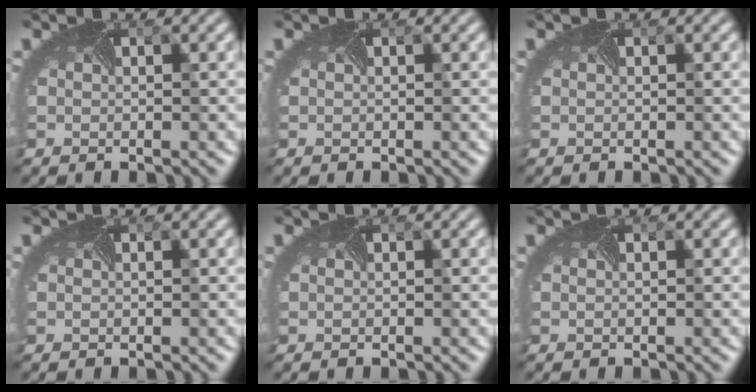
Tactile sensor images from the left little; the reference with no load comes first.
{"total": 0.0}
{"total": 0.0}
{"total": 0.0}
{"total": 0.0}
{"total": 0.0}